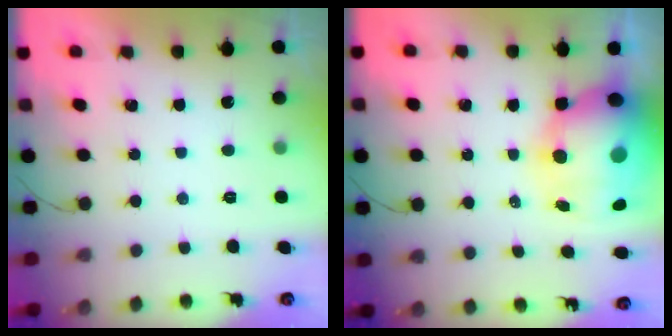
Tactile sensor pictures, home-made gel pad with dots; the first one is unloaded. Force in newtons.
{"total": 18.2, "press": 17.7, "slide": 4.4}